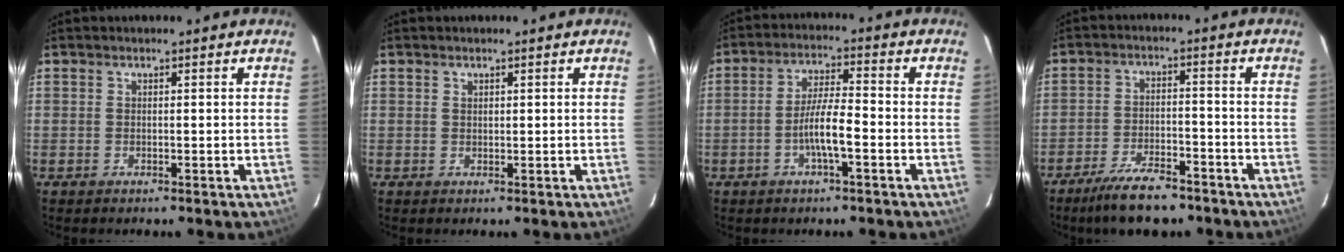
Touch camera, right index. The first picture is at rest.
{"total": 0.6, "force": [0.4, 0.5, 0.2], "torque": [-0.004, 0.002, 0.007]}
{"total": 6.4, "force": [-2.4, 0.8, 5.9], "torque": [-0.115, 0.004, -0.044]}
{"total": 10.6, "force": [-8.4, 3.4, 5.4], "torque": [-0.124, -0.007, -0.139]}